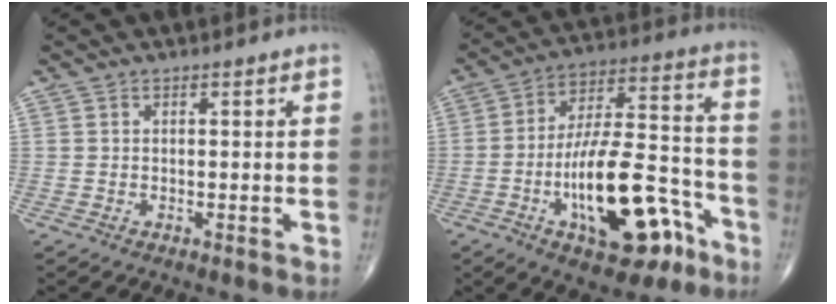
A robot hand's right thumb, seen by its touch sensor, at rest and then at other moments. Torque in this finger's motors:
{"motor_torque": [2.56, 2.44, 1.49, -1.28, 0.64]}